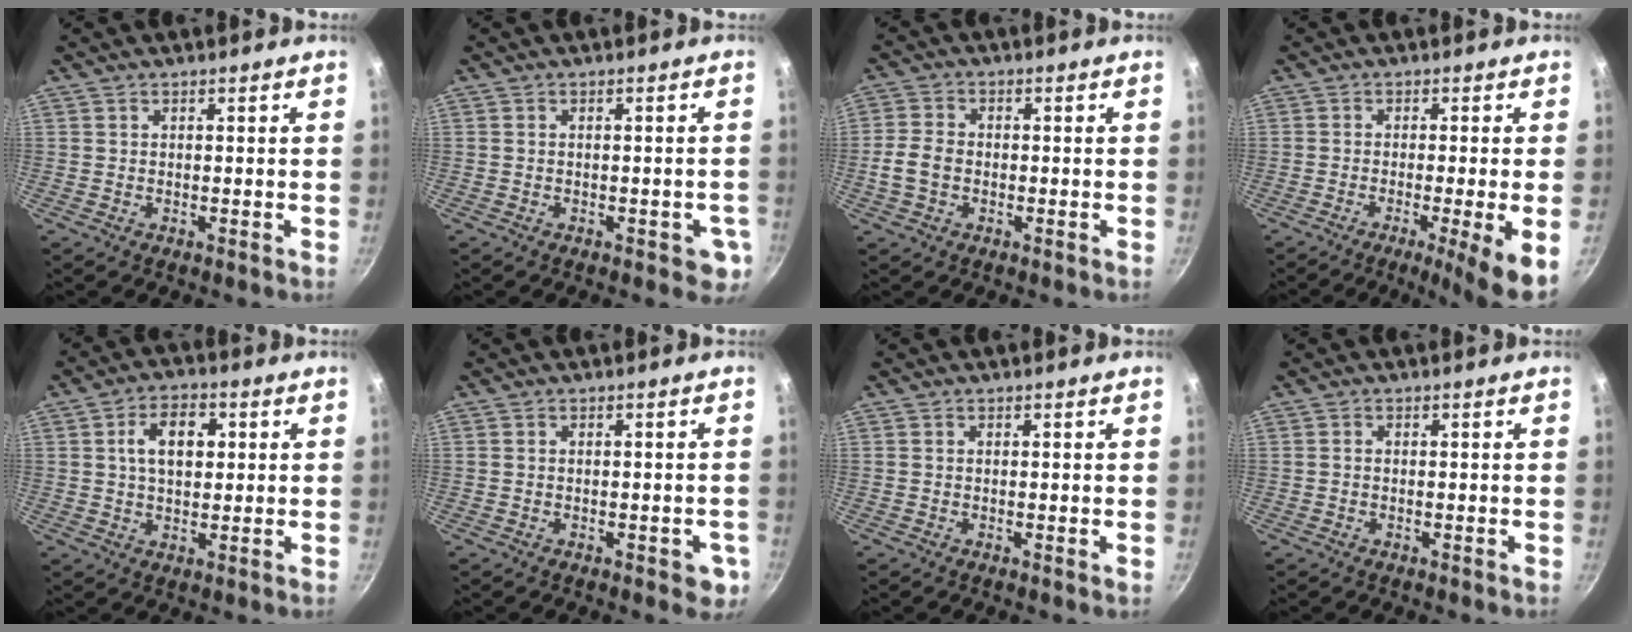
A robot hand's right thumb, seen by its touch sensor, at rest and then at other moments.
{"total": 4.4, "force": [-1.3, 2.3, 3.5], "torque": [-0.018, 0.011, -0.013]}
{"total": 5.6, "force": [-1.1, 4.1, 3.6], "torque": [-0.069, 0.015, -0.026]}
{"total": 8.6, "force": [-3.0, 0.3, 8.0], "torque": [-0.124, -0.001, -0.045]}
{"total": 8.4, "force": [1.8, 5.3, 6.3], "torque": [-0.086, 0.007, 0.024]}
{"total": 4.2, "force": [-1.5, 2.0, 3.4], "torque": [-0.019, 0.009, -0.017]}
{"total": 0.0}
{"total": 0.5, "force": [-0.1, 0.3, 0.4], "torque": [-0.007, 0.004, -0.003]}